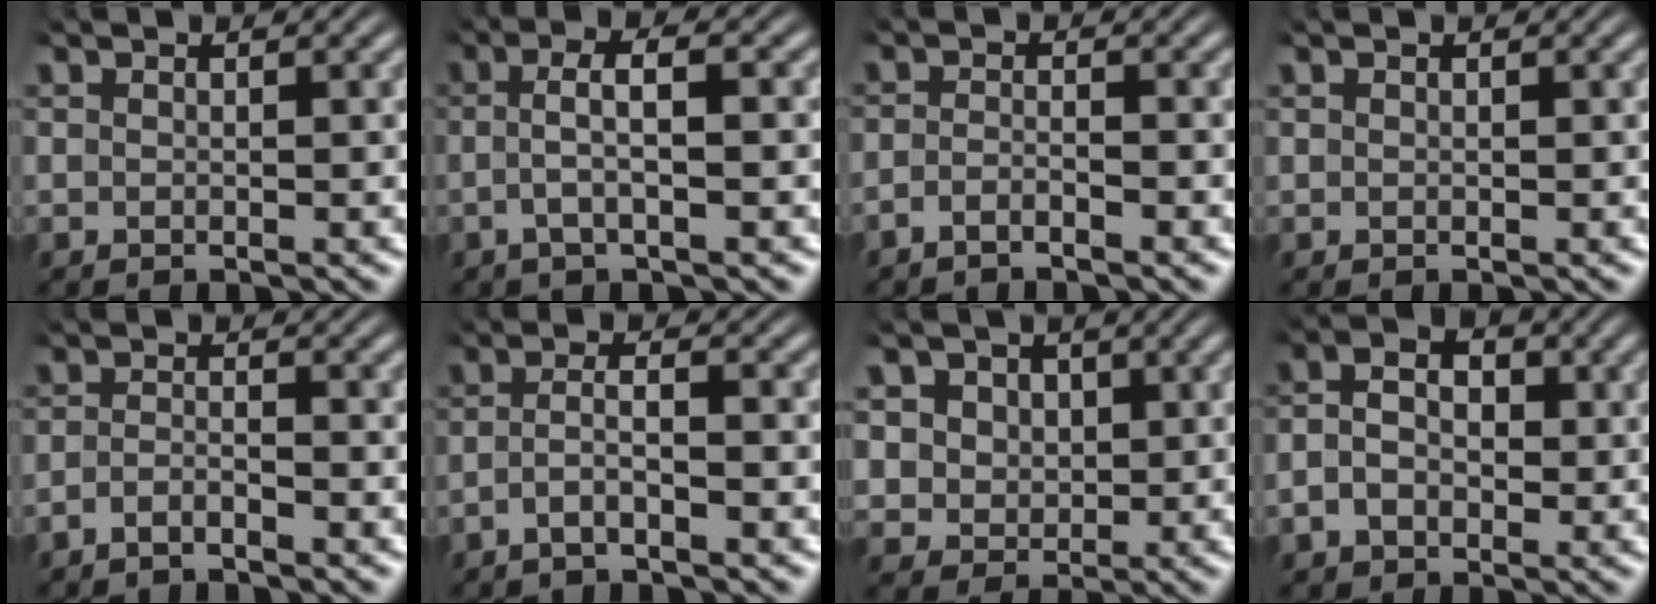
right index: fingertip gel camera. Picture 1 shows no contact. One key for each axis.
{"total": 3.3, "fx": -0.5, "fy": 0.8, "fz": 3.1, "tx": -0.058, "ty": 0.003, "tz": -0.014}
{"total": 2.0, "fx": -1.9, "fy": 0.3, "fz": 0.7, "tx": -0.018, "ty": -0.007, "tz": -0.035}
{"total": 0.0}
{"total": 2.3, "fx": -2.1, "fy": 0.4, "fz": 0.8, "tx": -0.020, "ty": -0.009, "tz": -0.038}
{"total": 2.7, "fx": -1.9, "fy": 0.5, "fz": 1.9, "tx": -0.038, "ty": -0.006, "tz": -0.034}
{"total": 8.2, "fx": 1.2, "fy": 7.4, "fz": 3.1, "tx": -0.089, "ty": -0.027, "tz": 0.023}
{"total": 5.5, "fx": -0.1, "fy": 4.1, "fz": 3.6, "tx": -0.066, "ty": 0.001, "tz": -0.008}